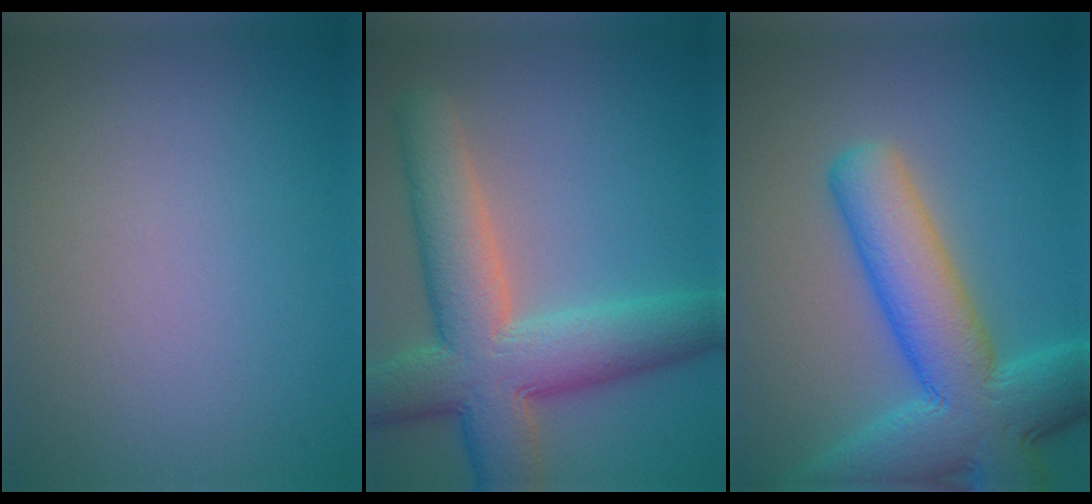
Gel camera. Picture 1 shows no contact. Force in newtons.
{"total": 9.9, "press": 9.9, "slide": 0.6}
{"total": 10.3, "press": 10.3, "slide": 0.4}